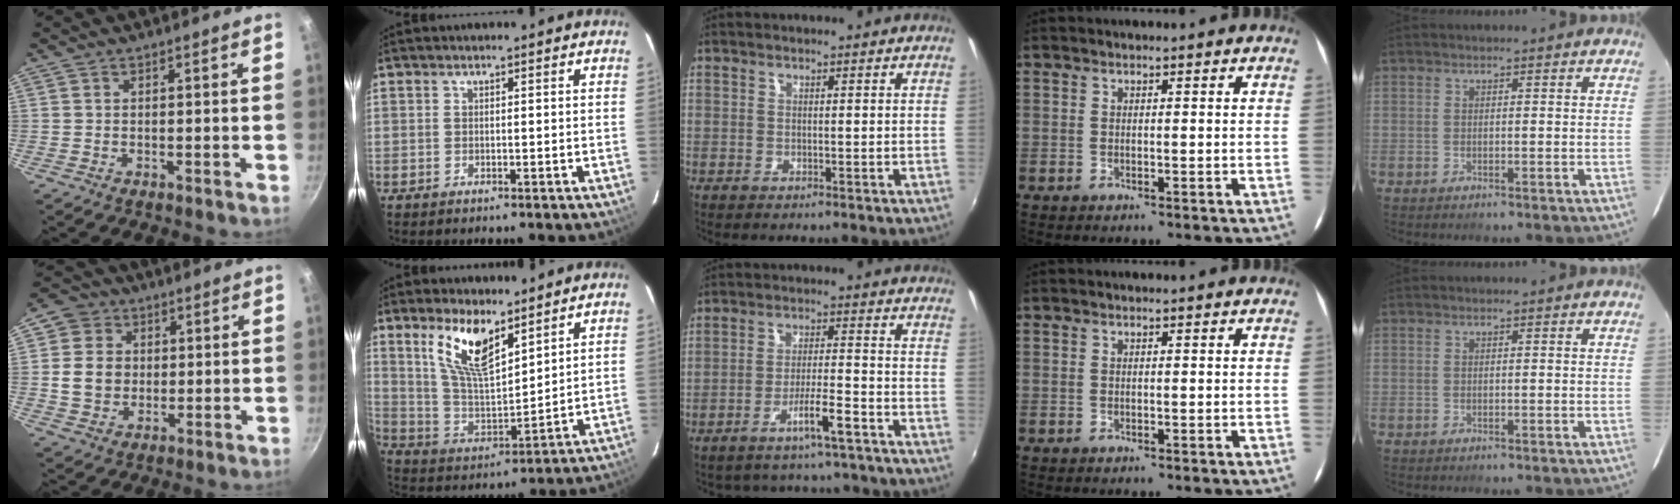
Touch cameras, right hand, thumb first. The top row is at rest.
{"thumb": {"total": 9.0, "force": [1.1, 8.1, 3.8], "torque": [-0.033, 0.004, 0.014]}, "index": {"total": 12.5, "force": [7.9, 4.4, 8.7], "torque": [-0.169, 0.003, 0.162]}, "middle": {"total": 7.5, "force": [-6.2, 1.6, 3.8], "torque": [-0.072, 0.008, -0.091]}}